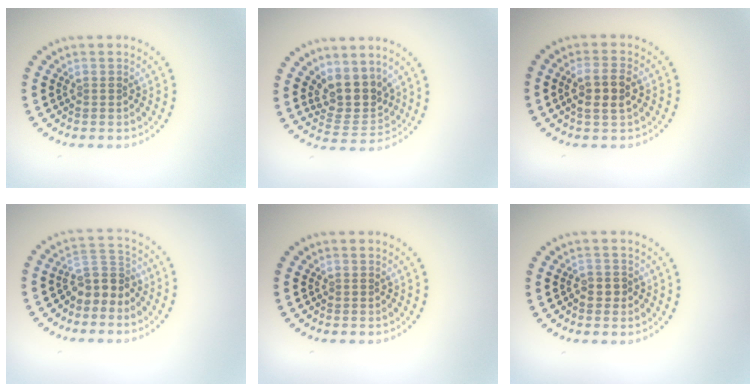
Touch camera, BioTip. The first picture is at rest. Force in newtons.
{"total": 3.8, "press": 3.1, "slide": 2.2}
{"total": 2.9, "press": 2.7, "slide": 0.9}
{"total": 2.9, "press": 2.5, "slide": 1.6}
{"total": 0.0}
{"total": 1.0, "press": 0.9, "slide": 0.5}